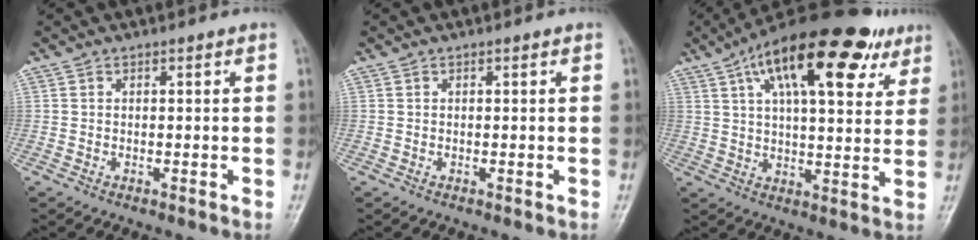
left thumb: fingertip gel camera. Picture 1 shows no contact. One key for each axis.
{"total": 0.0}
{"total": 23.1, "fx": 11.9, "fy": 9.1, "fz": 17.6, "tx": -0.252, "ty": -0.004, "tz": 0.182}